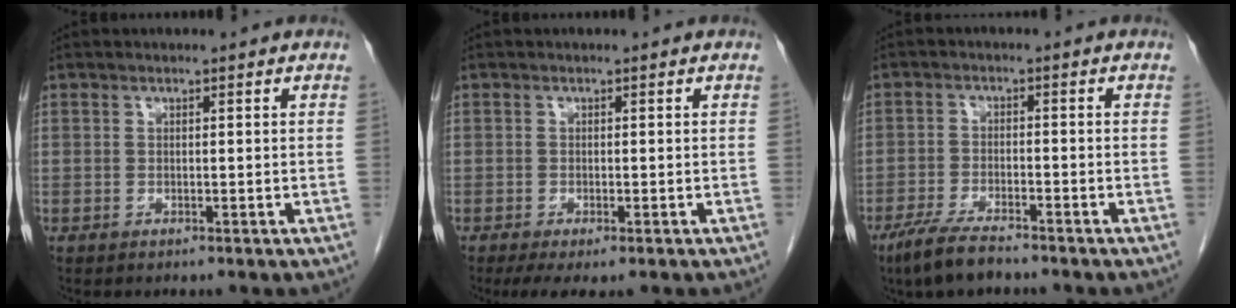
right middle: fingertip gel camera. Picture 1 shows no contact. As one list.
[{"total": 4.6, "force": [-3.1, 1.2, 3.1], "torque": [-0.051, -0.016, -0.045]}, {"total": 6.2, "force": [-4.8, 1.0, 3.7], "torque": [-0.079, -0.013, -0.088]}]